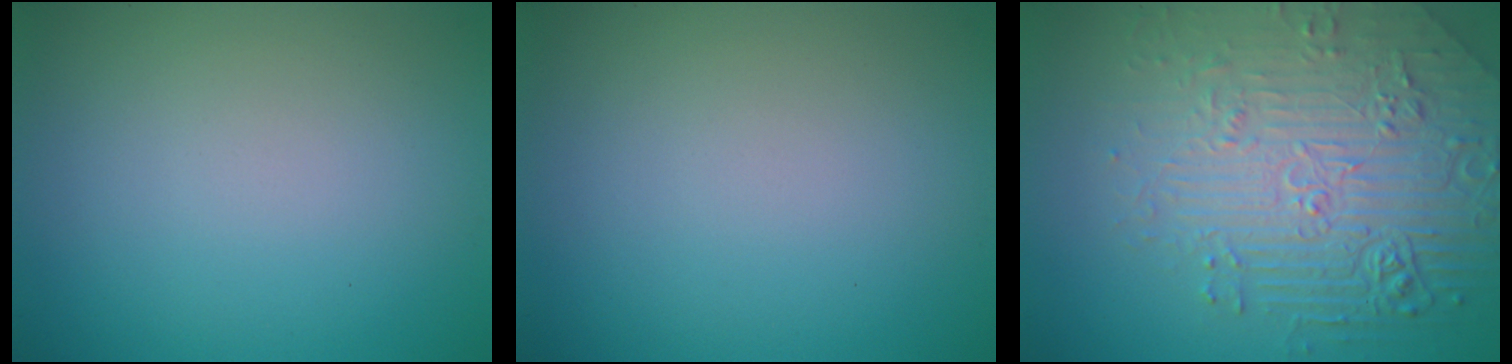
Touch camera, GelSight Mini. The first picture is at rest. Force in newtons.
{"total": 0.0}
{"total": 6.6, "press": 5.4, "slide": 3.8}